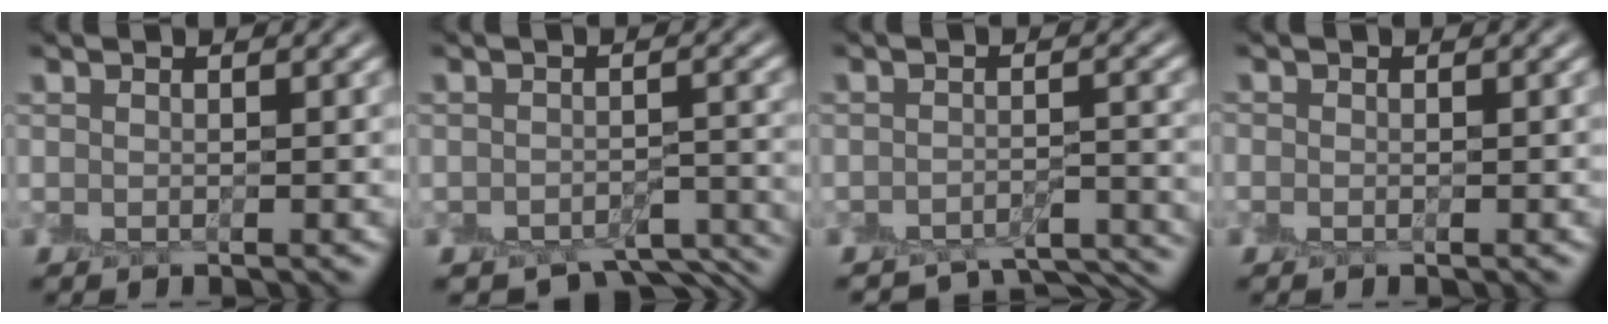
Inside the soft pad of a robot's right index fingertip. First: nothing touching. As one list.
[{"total": 6.2, "force": [-5.1, 2.5, 2.6], "torque": [-0.028, -0.014, -0.055]}, {"total": 5.0, "force": [-4.7, 1.0, 1.4], "torque": [-0.016, -0.007, -0.059]}, {"total": 0.5, "force": [-0.2, 0.5, 0.1], "torque": [-0.002, 0.000, -0.004]}]